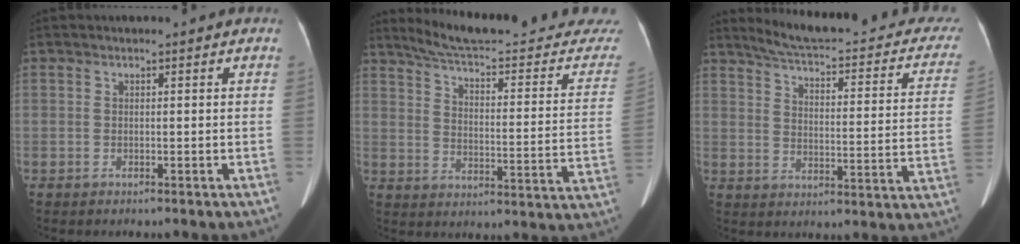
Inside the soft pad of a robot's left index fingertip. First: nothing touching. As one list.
[{"total": 27.6, "force": [26.3, 2.3, 8.2], "torque": [-0.112, -0.112, 0.321]}, {"total": 23.6, "force": [20.5, 4.7, 10.7], "torque": [-0.140, -0.038, 0.236]}]